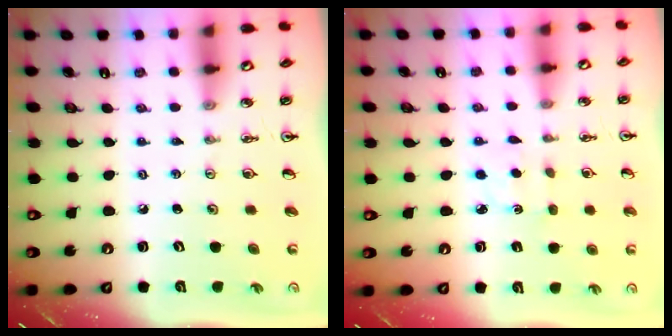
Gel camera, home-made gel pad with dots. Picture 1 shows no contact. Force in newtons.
{"total": 1.8, "press": 1.7, "slide": 0.5}